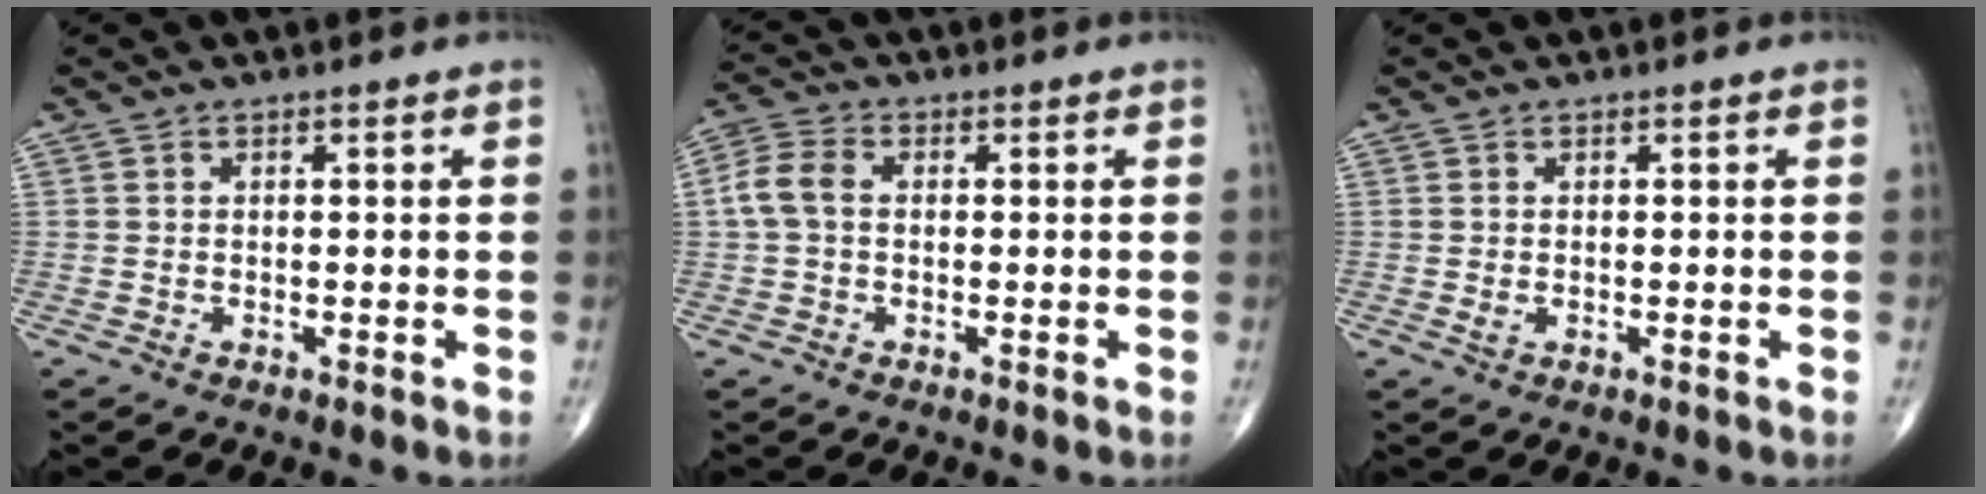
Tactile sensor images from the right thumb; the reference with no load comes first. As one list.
[{"total": 5.3, "force": [0.1, 3.6, 3.9], "torque": [-0.089, 0.016, -0.004]}, {"total": 1.0, "force": [-0.1, 0.6, 0.8], "torque": [-0.013, 0.001, 0.000]}]